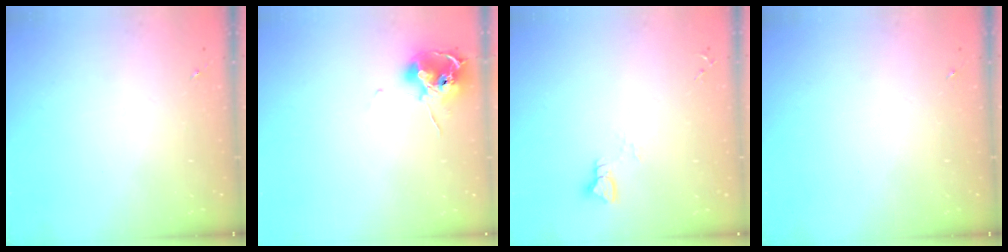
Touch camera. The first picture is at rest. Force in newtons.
{"total": 11.7, "press": 11.7, "slide": 0.7}
{"total": 3.0, "press": 3.0, "slide": 0.3}
{"total": 0.0}